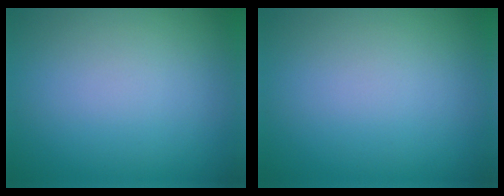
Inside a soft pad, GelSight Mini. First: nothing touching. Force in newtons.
{"total": 0.0}